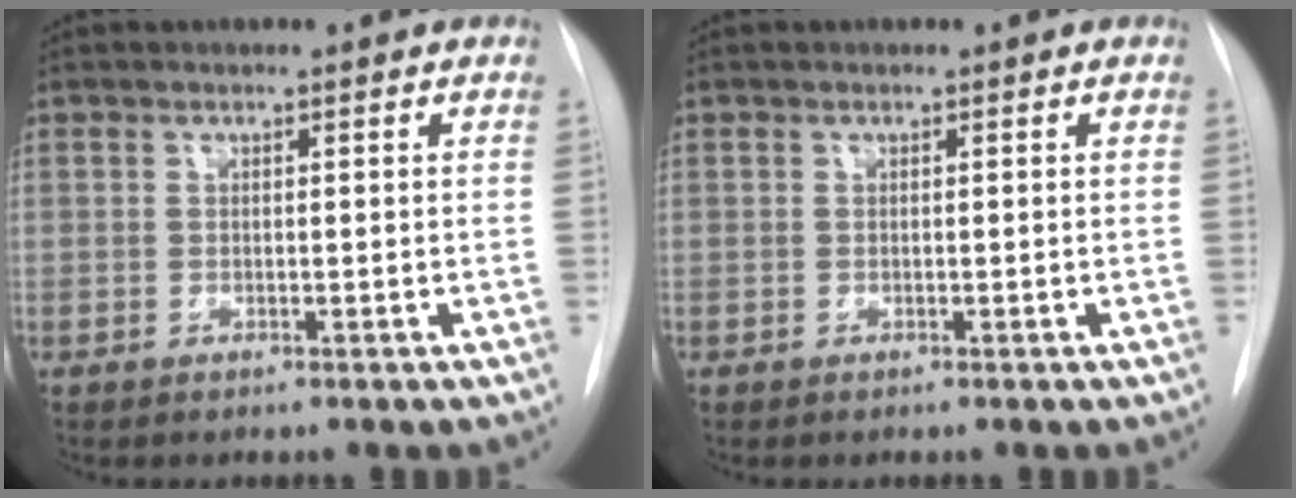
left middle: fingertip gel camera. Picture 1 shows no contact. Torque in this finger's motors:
{"motor_torque": [0.50, -0.64, -0.04, 0.00]}